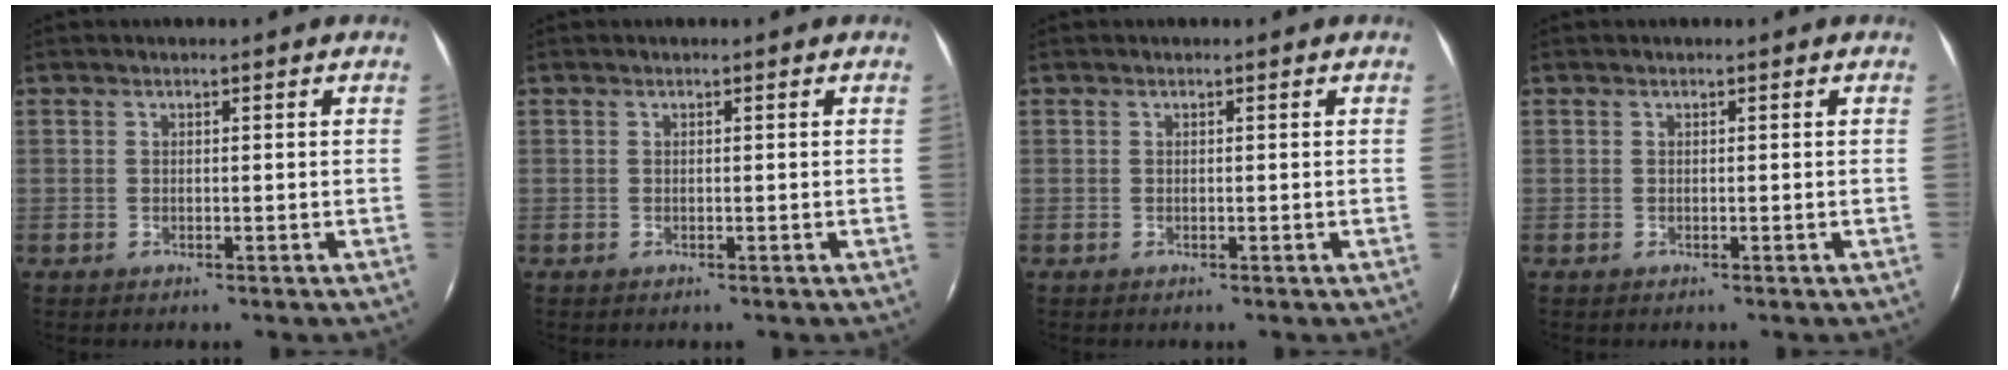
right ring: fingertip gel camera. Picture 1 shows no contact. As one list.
[{"total": 0.0}, {"total": 0.0}, {"total": 0.0}]